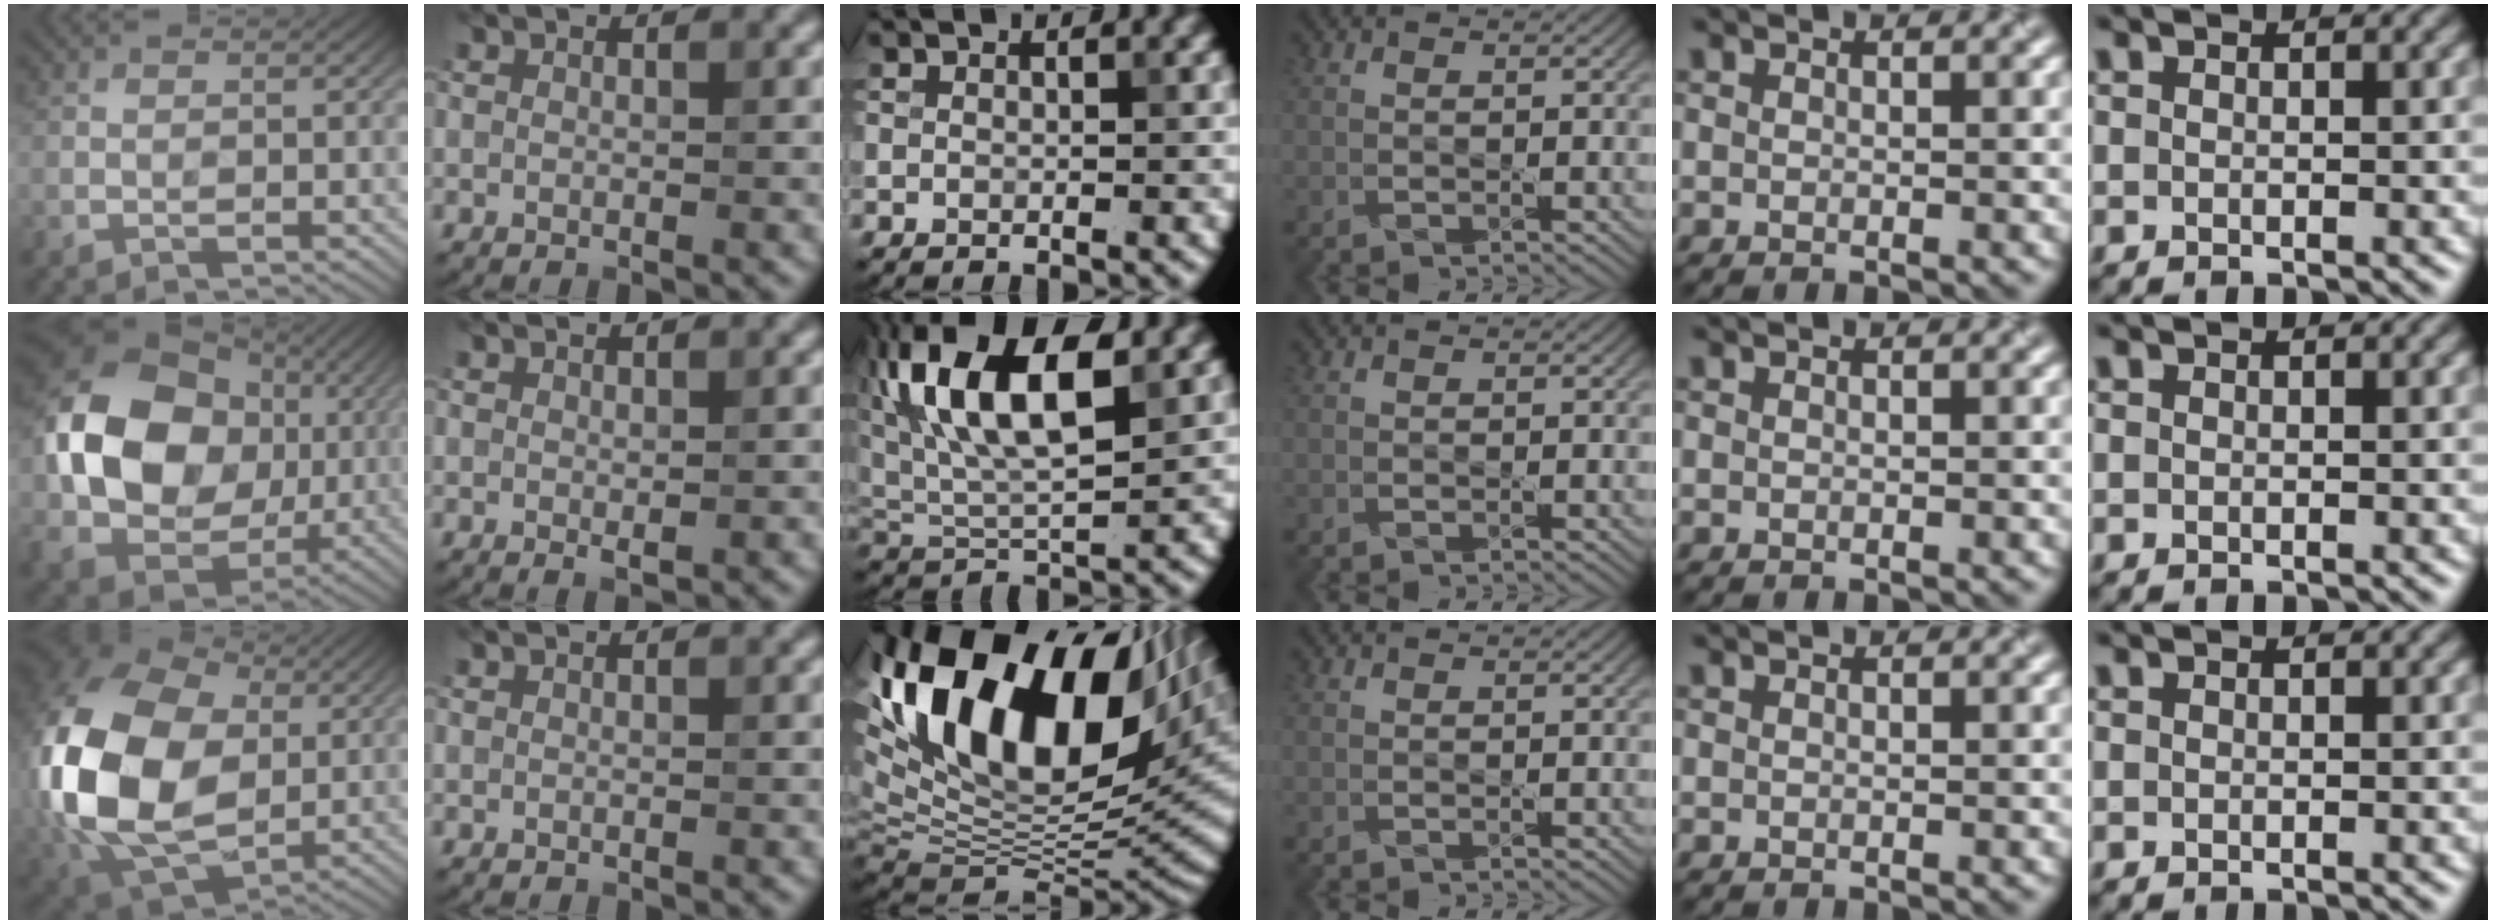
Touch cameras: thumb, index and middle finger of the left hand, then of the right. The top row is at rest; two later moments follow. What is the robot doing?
{"motion": "pour", "object": "watering can"}